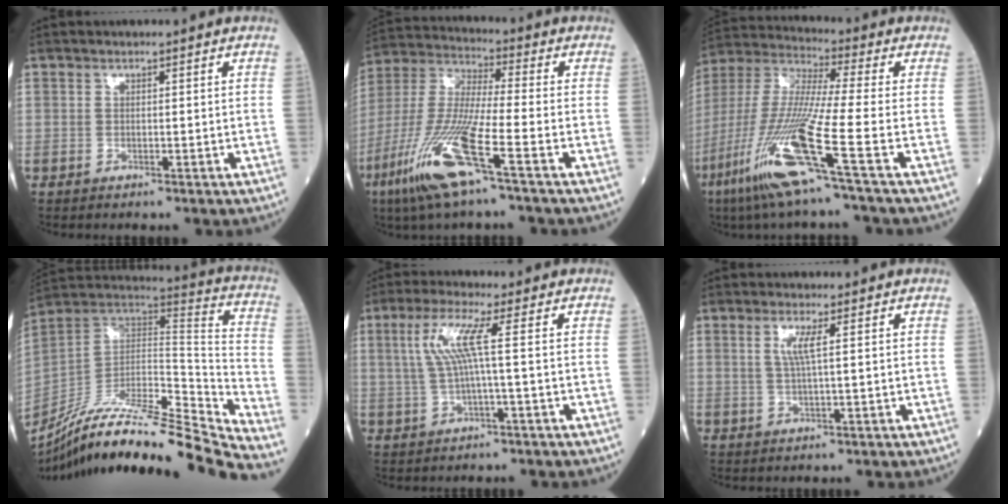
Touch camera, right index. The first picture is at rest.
{"total": 15.0, "force": [-7.5, 0.5, 12.9], "torque": [-0.285, -0.029, -0.152]}
{"total": 17.4, "force": [-8.0, -1.3, 15.4], "torque": [-0.343, -0.042, -0.165]}
{"total": 31.7, "force": [-28.1, -0.2, 14.7], "torque": [-0.197, -0.043, -0.440]}
{"total": 5.8, "force": [1.0, -0.6, 5.7], "torque": [-0.126, 0.014, 0.024]}
{"total": 2.8, "force": [0.9, -0.3, 2.7], "torque": [-0.060, -0.001, 0.016]}